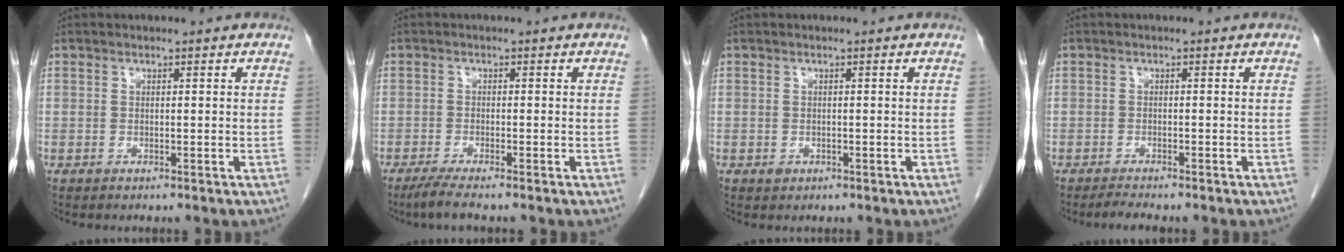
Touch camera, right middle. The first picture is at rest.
{"total": 3.0, "force": [-2.4, -0.2, 1.8], "torque": [-0.041, -0.009, -0.049]}
{"total": 0.8, "force": [-0.4, 0.7, 0.4], "torque": [-0.006, 0.001, -0.002]}
{"total": 2.2, "force": [-2.0, 0.1, 0.9], "torque": [-0.022, -0.007, -0.032]}